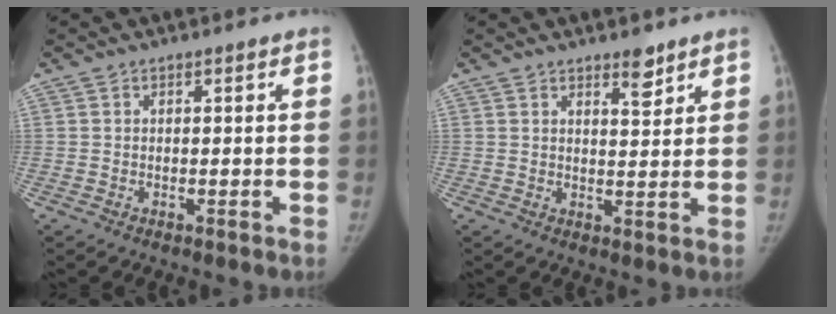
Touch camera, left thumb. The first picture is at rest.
{"total": 4.0, "force": [2.9, 1.4, 2.3], "torque": [-0.017, -0.021, 0.044]}